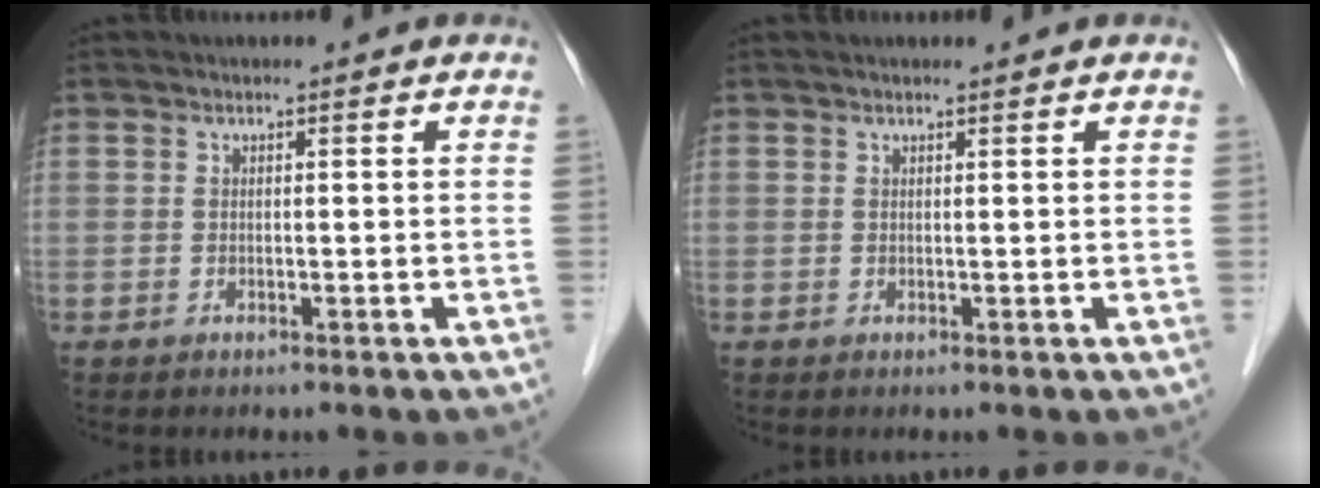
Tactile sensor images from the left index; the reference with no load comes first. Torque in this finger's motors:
{"motor_torque": [0.17, -0.15, 0.08, 0.00]}